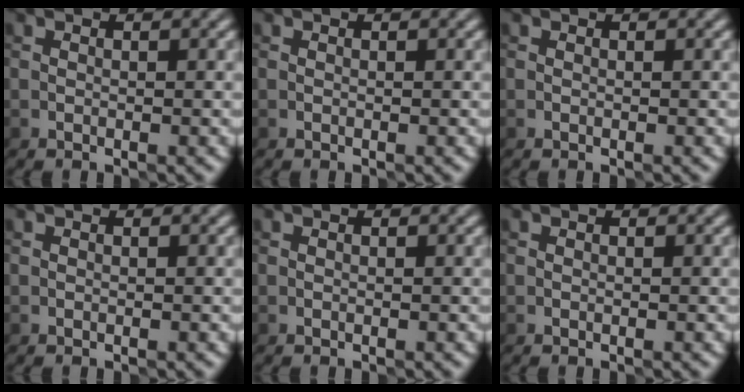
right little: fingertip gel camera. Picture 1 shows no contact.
{"total": 0.0}
{"total": 0.0}
{"total": 0.0}
{"total": 0.0}
{"total": 0.0}